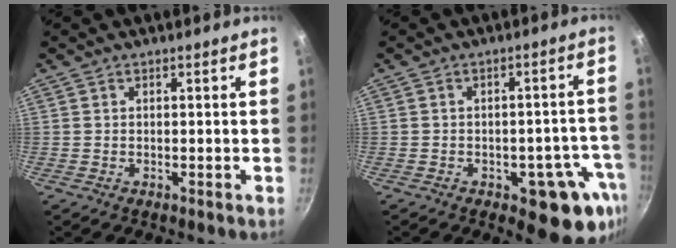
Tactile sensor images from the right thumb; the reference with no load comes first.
{"total": 11.8, "force": [-5.0, 5.9, 8.8], "torque": [-0.041, 0.027, -0.060]}